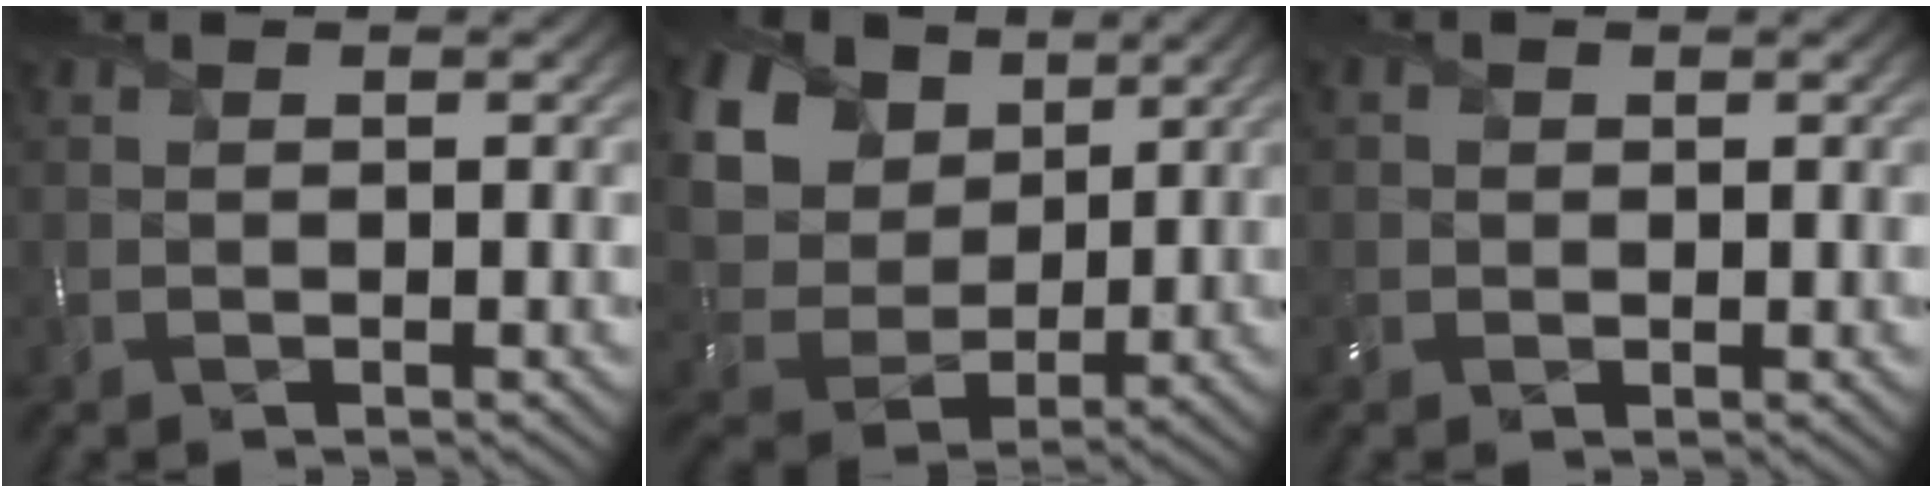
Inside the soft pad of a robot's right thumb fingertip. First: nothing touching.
{"total": 16.6, "force": [7.6, 12.1, 8.4], "torque": [-0.264, 0.041, 0.160]}
{"total": 1.5, "force": [0.1, 1.4, 0.3], "torque": [-0.011, -0.001, 0.000]}